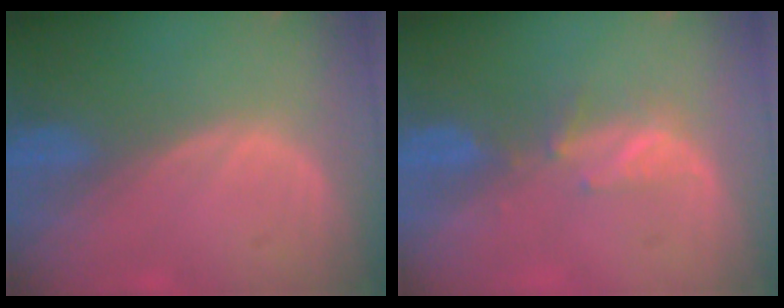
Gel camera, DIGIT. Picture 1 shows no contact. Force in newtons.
{"total": 2.7, "press": 2.6, "slide": 0.8}